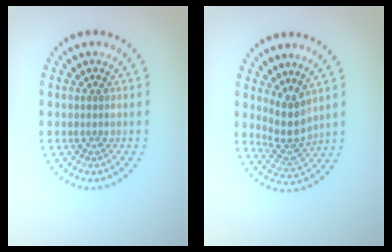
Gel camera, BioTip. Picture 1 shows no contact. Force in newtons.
{"total": 3.3, "press": 2.7, "slide": 2.0}